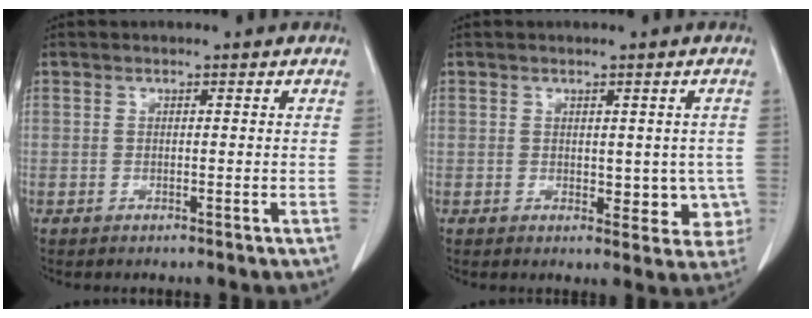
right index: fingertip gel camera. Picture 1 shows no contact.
{"total": 5.2, "force": [-0.1, 3.3, 4.0], "torque": [-0.022, 0.002, 0.005]}